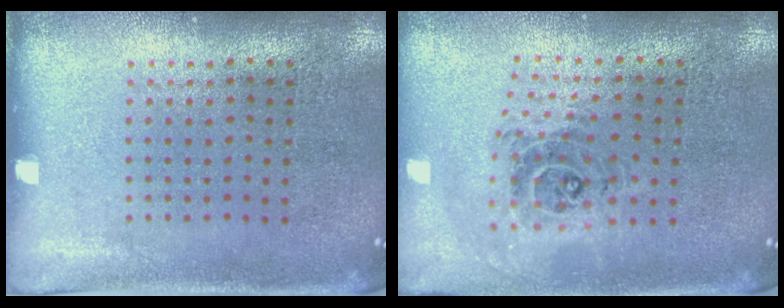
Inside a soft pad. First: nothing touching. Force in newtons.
{"total": 1.0, "press": 0.9, "slide": 0.3}